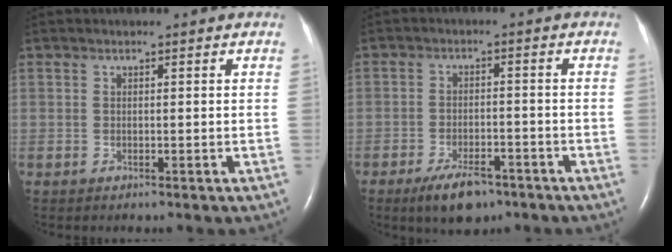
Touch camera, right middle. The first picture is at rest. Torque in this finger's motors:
{"motor_torque": [0.65, -0.61, 0.06, 0.03]}